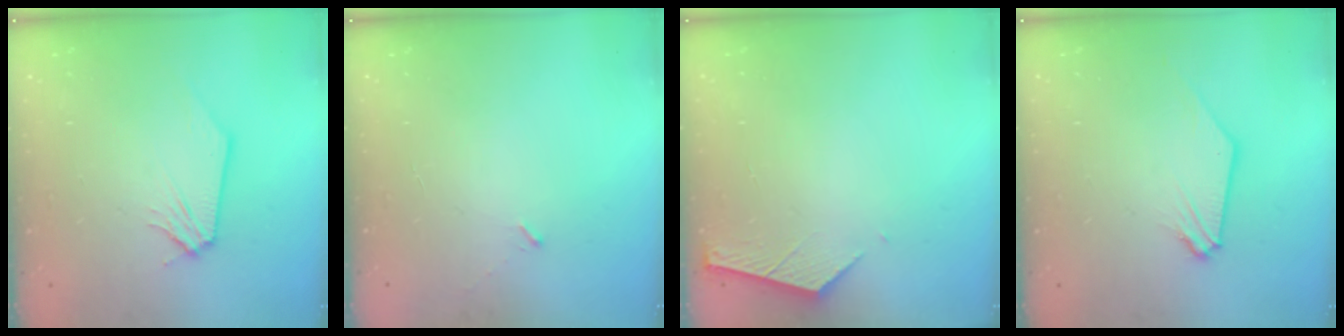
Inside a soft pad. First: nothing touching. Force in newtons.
{"total": 1.6, "press": 1.6, "slide": 0.4}
{"total": 3.5, "press": 3.4, "slide": 0.3}
{"total": 0.0}